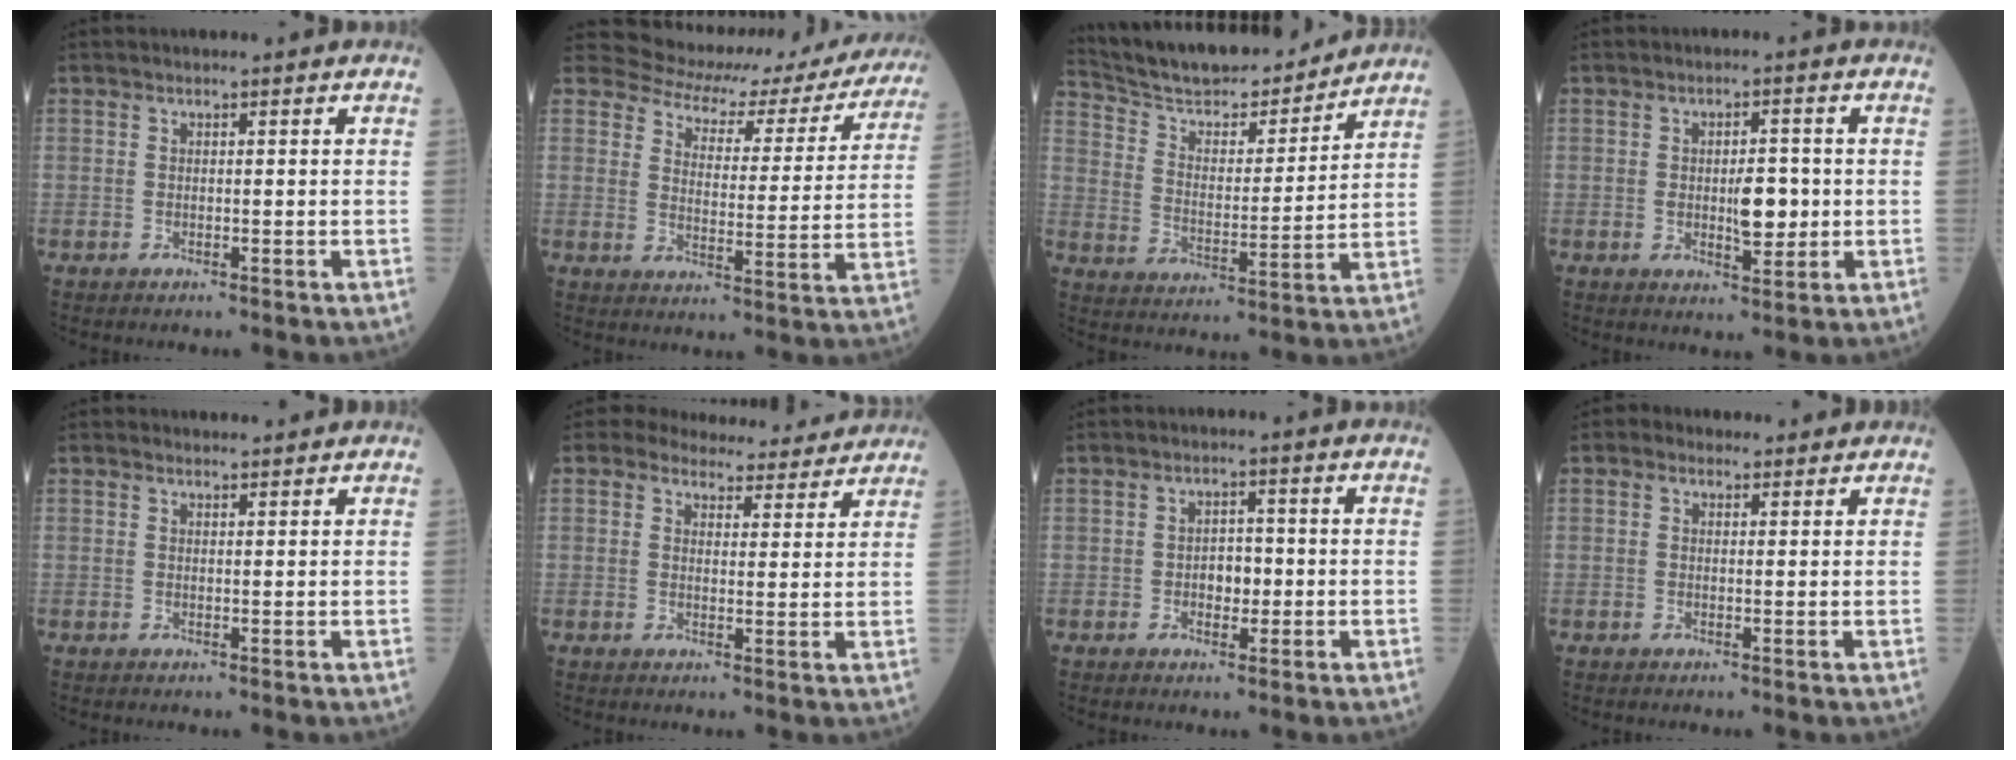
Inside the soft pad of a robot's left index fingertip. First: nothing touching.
{"total": 18.1, "force": [16.4, 6.4, 4.1], "torque": [-0.048, -0.028, 0.181]}
{"total": 17.9, "force": [16.6, 3.0, 6.0], "torque": [-0.106, -0.003, 0.264]}
{"total": 4.9, "force": [-0.6, 1.9, 4.5], "torque": [-0.070, -0.006, -0.005]}
{"total": 1.6, "force": [1.6, 0.3, 0.1], "torque": [-0.009, 0.004, 0.024]}
{"total": 10.8, "force": [10.2, 3.3, 1.7], "torque": [-0.003, 0.001, 0.112]}
{"total": 3.0, "force": [-0.9, 1.8, 2.2], "torque": [-0.032, 0.002, -0.012]}
{"total": 2.3, "force": [1.6, 1.6, 0.6], "torque": [-0.008, 0.018, 0.021]}